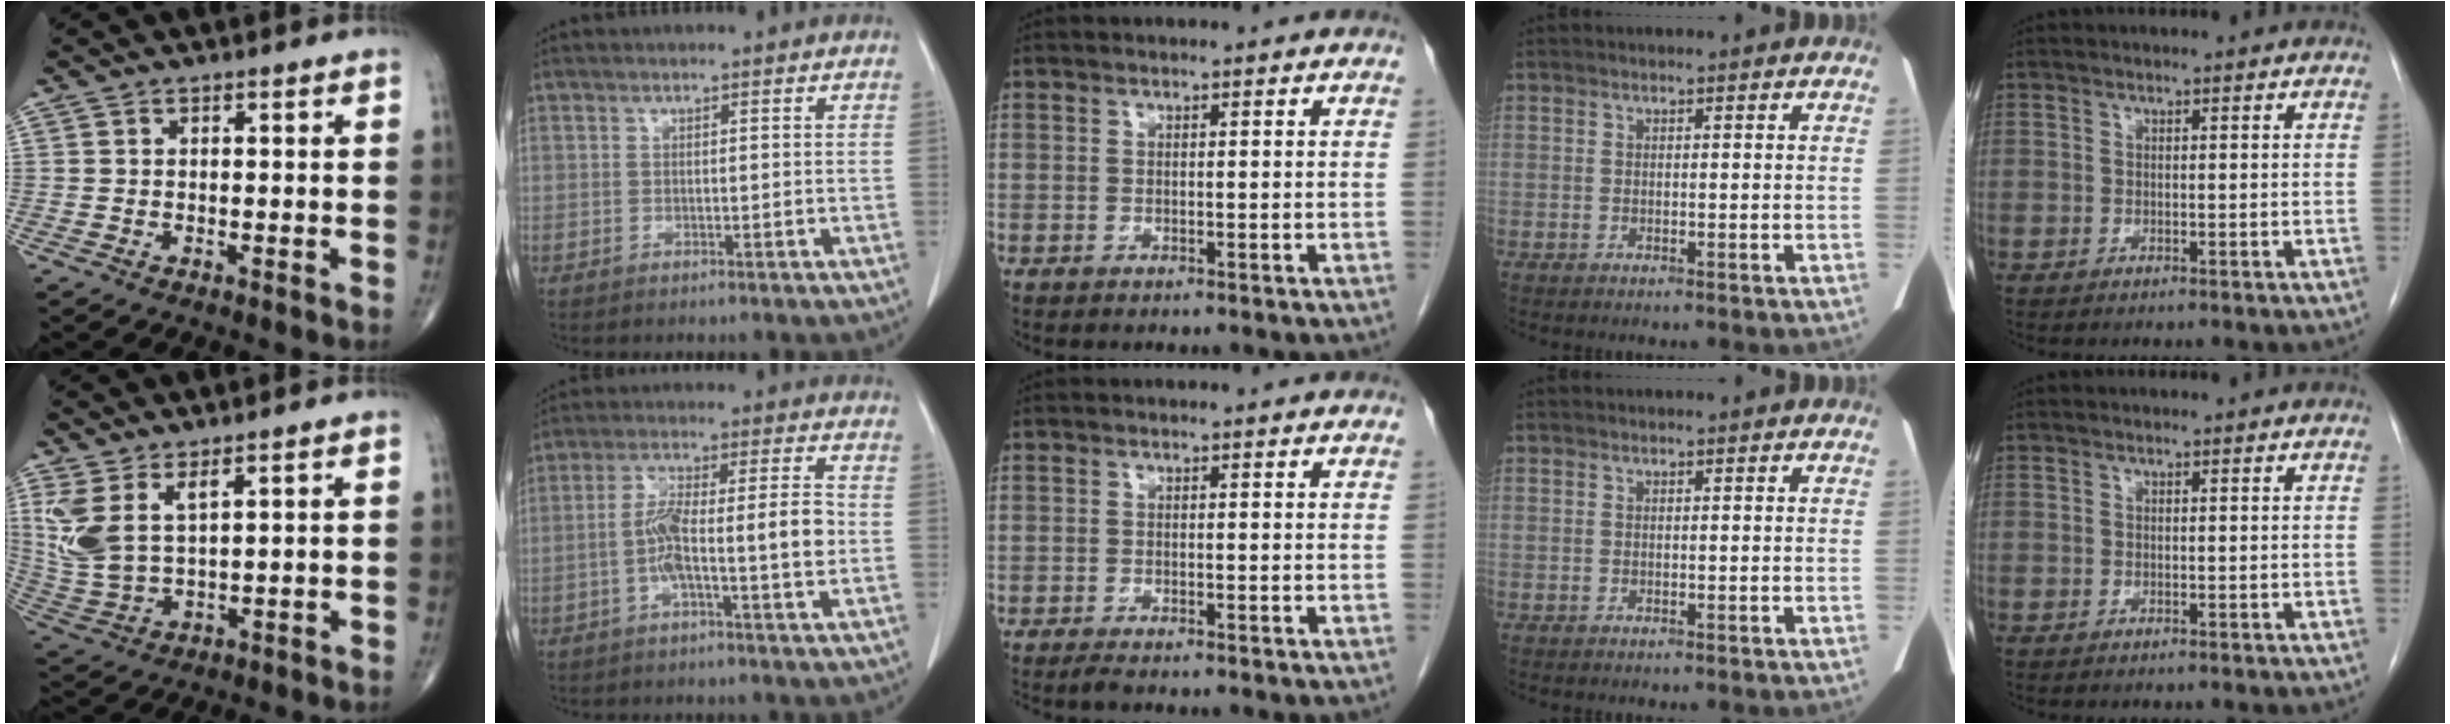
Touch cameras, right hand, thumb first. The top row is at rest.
{"thumb": {"total": 9.0, "force": [4.3, 3.7, 7.0], "torque": [-0.162, -0.022, 0.101]}, "index": {"total": 9.3, "force": [-1.6, 1.1, 9.1], "torque": [-0.164, 0.021, -0.033]}, "middle": {"total": 1.2, "force": [-1.0, 0.0, 0.6], "torque": [-0.017, -0.004, -0.020]}}